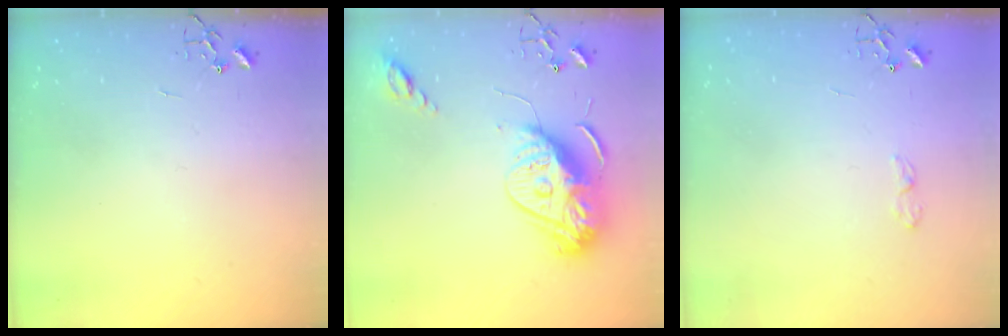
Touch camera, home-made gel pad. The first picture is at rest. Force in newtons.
{"total": 16.1, "press": 16.0, "slide": 1.6}
{"total": 4.4, "press": 4.3, "slide": 0.7}